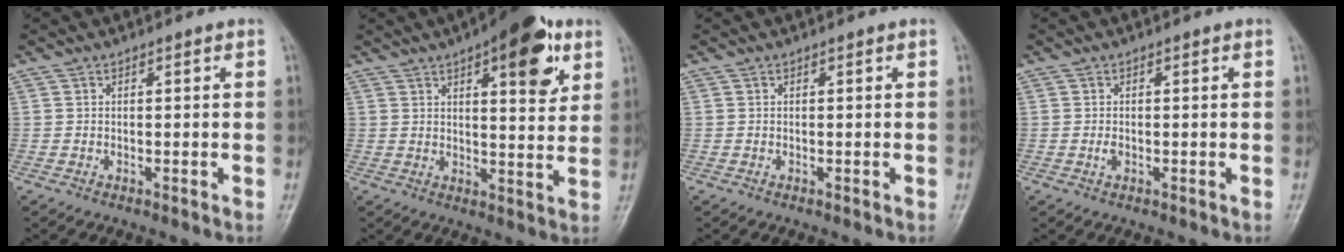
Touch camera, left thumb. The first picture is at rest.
{"total": 14.3, "force": [6.9, 5.4, 11.3], "torque": [-0.118, -0.022, 0.088]}
{"total": 0.0}
{"total": 1.2, "force": [-0.2, 0.8, 0.9], "torque": [-0.015, -0.001, -0.006]}